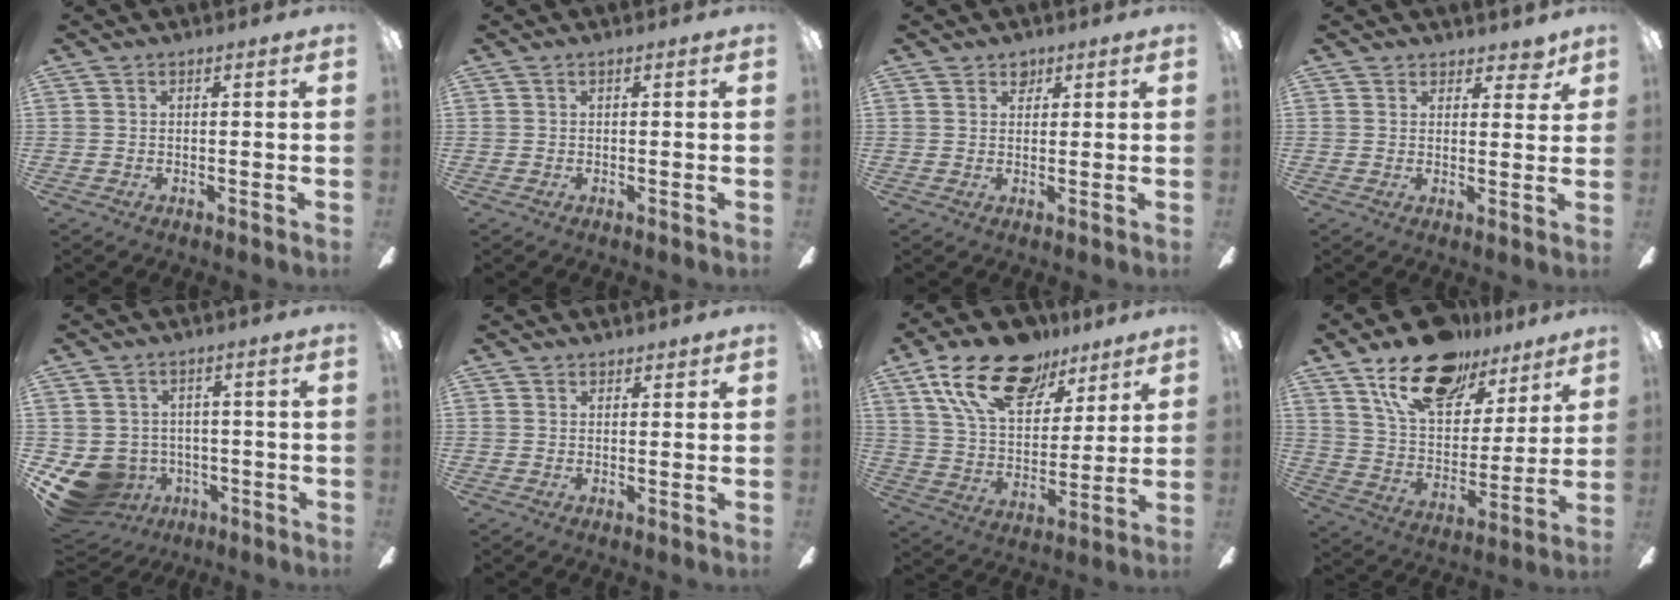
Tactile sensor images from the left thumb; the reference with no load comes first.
{"total": 0.0}
{"total": 2.7, "force": [1.9, 1.8, 0.5], "torque": [0.002, -0.003, 0.033]}
{"total": 4.4, "force": [3.3, 2.6, 1.3], "torque": [-0.010, -0.013, 0.058]}
{"total": 9.0, "force": [-3.6, 7.7, 2.8], "torque": [-0.096, 0.019, -0.059]}
{"total": 1.7, "force": [1.4, 0.9, 0.0], "torque": [0.008, -0.001, 0.025]}
{"total": 20.7, "force": [12.8, 11.2, 11.9], "torque": [-0.205, -0.050, 0.227]}
{"total": 20.4, "force": [14.0, 10.4, 10.5], "torque": [-0.175, -0.076, 0.248]}